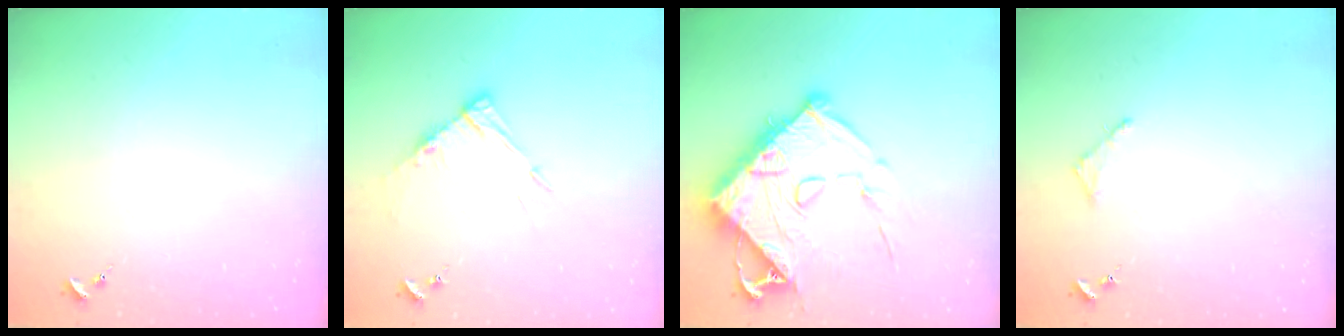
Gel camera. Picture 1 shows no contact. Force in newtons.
{"total": 9.1, "press": 9.1, "slide": 0.7}
{"total": 17.9, "press": 17.8, "slide": 2.0}
{"total": 2.8, "press": 2.7, "slide": 0.3}